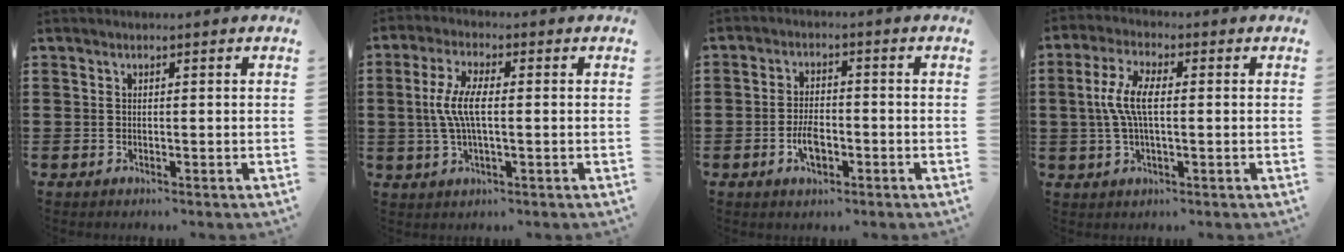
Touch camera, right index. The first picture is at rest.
{"total": 6.4, "force": [-0.2, 1.9, 6.1], "torque": [-0.137, -0.004, -0.013]}
{"total": 4.5, "force": [-1.6, 2.2, 3.6], "torque": [-0.076, 0.001, -0.032]}
{"total": 6.6, "force": [0.1, 2.3, 6.2], "torque": [-0.141, -0.002, -0.007]}